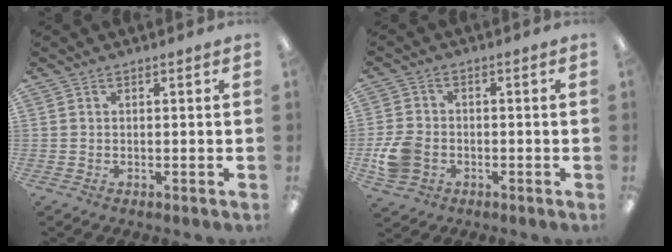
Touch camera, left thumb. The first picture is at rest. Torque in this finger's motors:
{"motor_torque": [-0.21, 0.37, -0.04, 0.10, 0.03]}